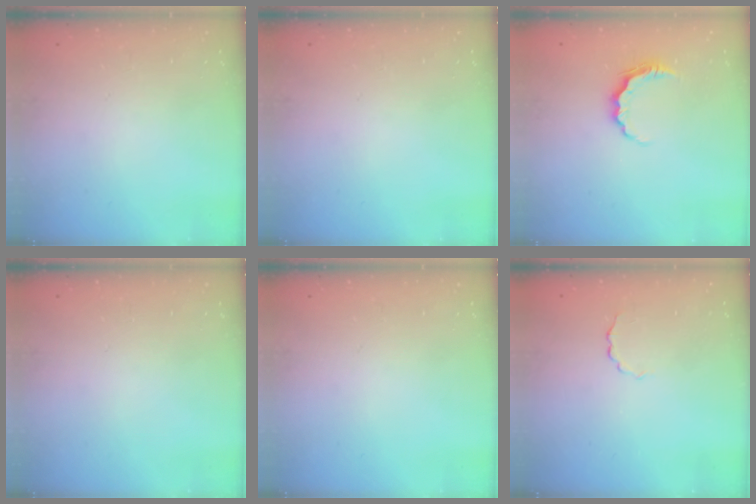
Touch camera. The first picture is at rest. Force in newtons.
{"total": 0.0}
{"total": 5.8, "press": 5.8, "slide": 0.5}
{"total": 0.0}
{"total": 0.0}
{"total": 2.2, "press": 2.2, "slide": 0.6}